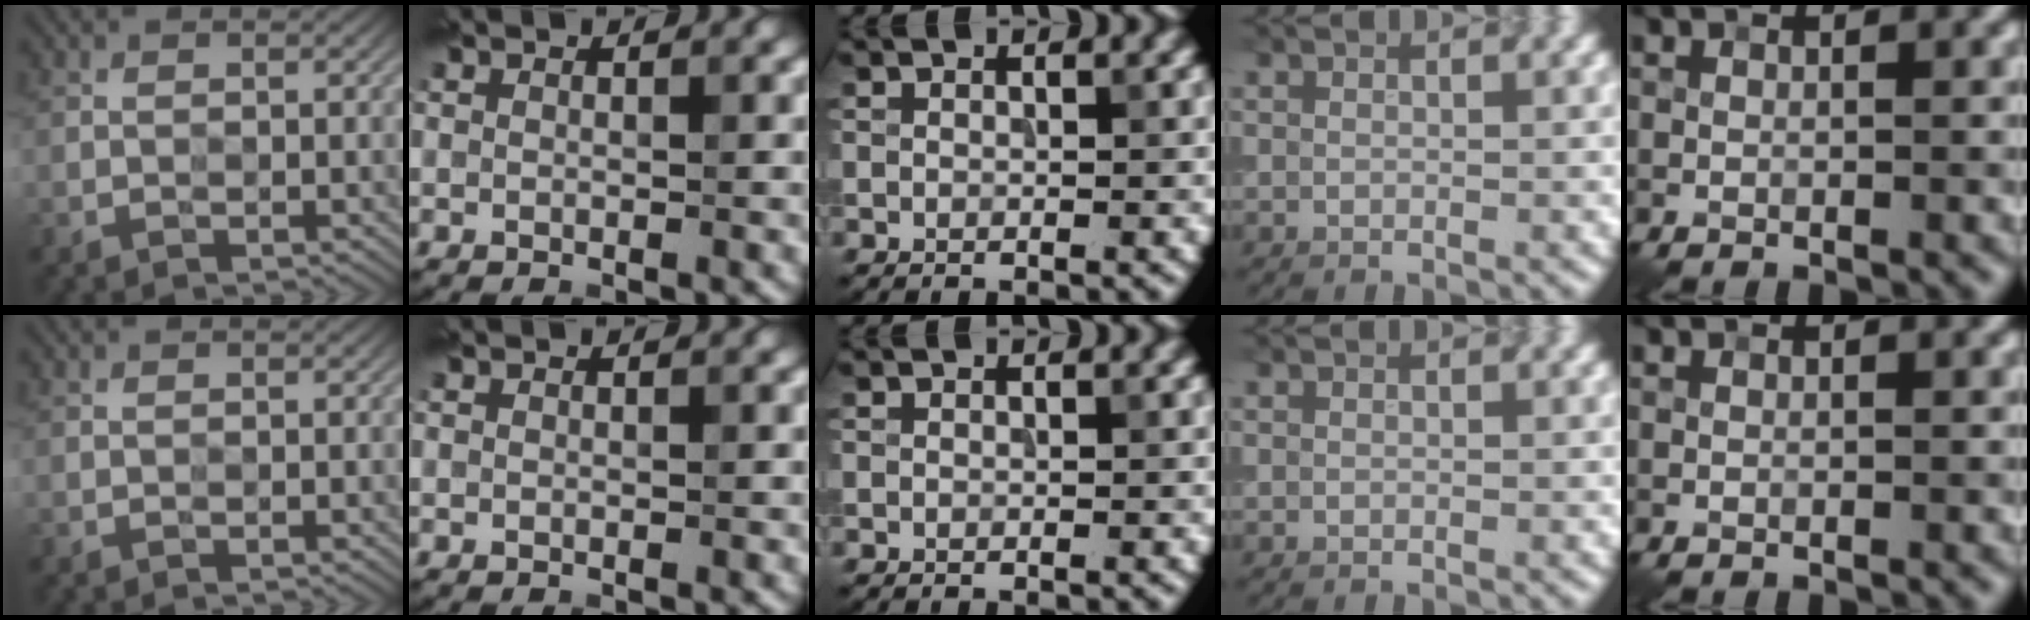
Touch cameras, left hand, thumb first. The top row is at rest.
{}